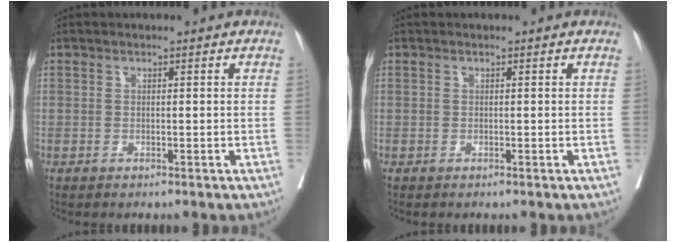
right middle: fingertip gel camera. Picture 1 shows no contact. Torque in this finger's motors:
{"motor_torque": [0.04, -0.02, 0.03, 0.00]}